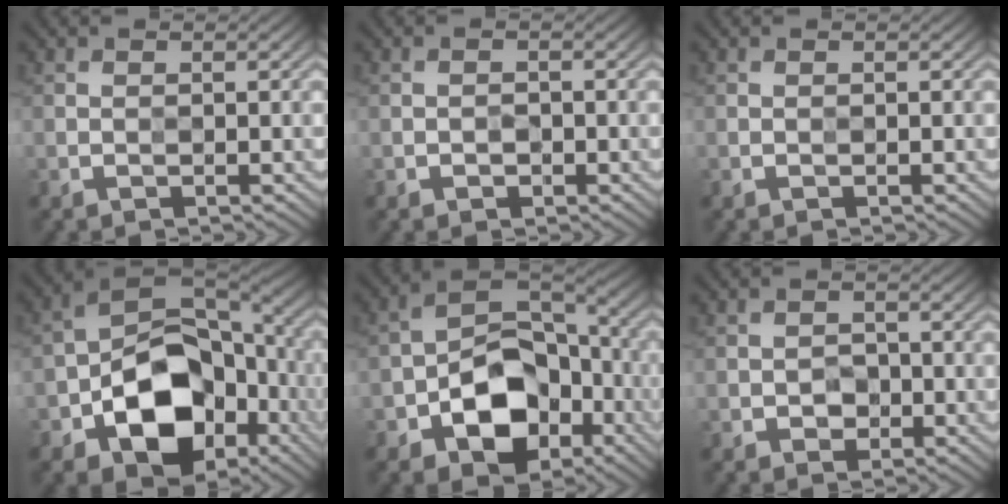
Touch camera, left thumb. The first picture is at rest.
{"total": 1.0, "force": [-0.5, 0.7, 0.5], "torque": [-0.005, 0.000, -0.009]}
{"total": 0.0}
{"total": 15.7, "force": [-5.4, 10.2, 10.6], "torque": [-0.173, -0.022, -0.099]}
{"total": 12.1, "force": [-4.9, 7.9, 7.8], "torque": [-0.134, -0.011, -0.094]}
{"total": 2.0, "force": [-0.7, 1.6, 1.0], "torque": [-0.013, -0.002, -0.016]}